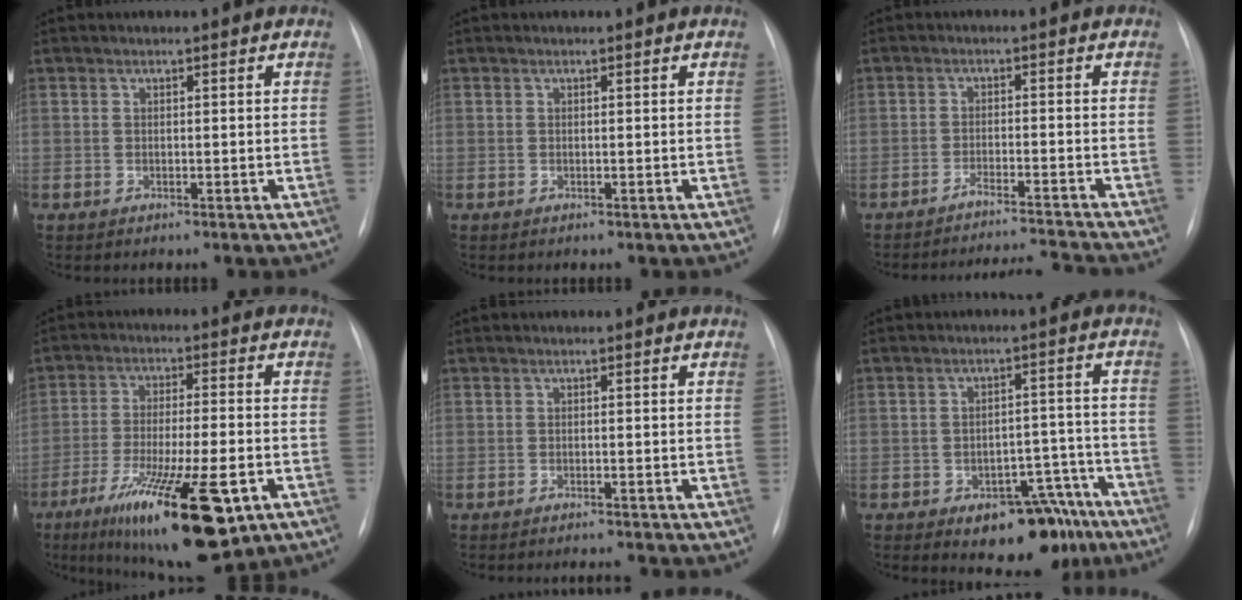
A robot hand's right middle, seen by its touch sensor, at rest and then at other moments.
{"total": 0.0}
{"total": 7.5, "force": [-7.0, -2.6, 0.0], "torque": [-0.005, -0.003, -0.112]}
{"total": 19.4, "force": [-9.6, 4.2, 16.3], "torque": [-0.244, -0.031, -0.144]}
{"total": 1.7, "force": [-1.6, -0.5, 0.1], "torque": [0.003, -0.003, -0.022]}
{"total": 10.2, "force": [-6.9, 5.1, 5.5], "torque": [-0.041, 0.030, -0.090]}